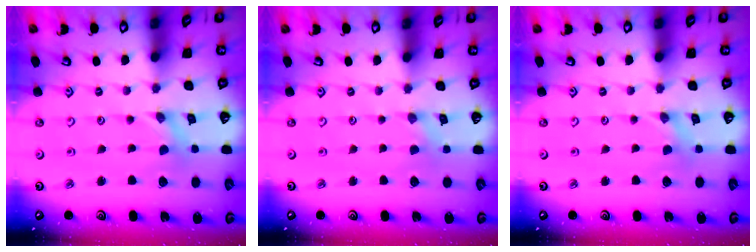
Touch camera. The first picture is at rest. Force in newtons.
{"total": 0.5, "press": 0.5, "slide": 0.2}
{"total": 0.0}